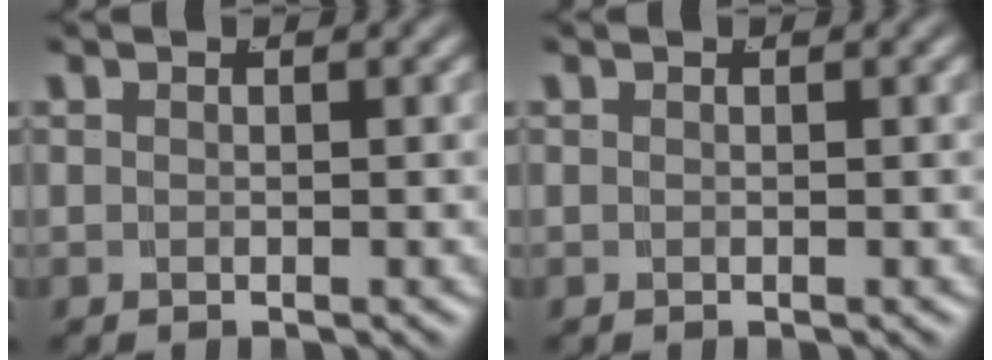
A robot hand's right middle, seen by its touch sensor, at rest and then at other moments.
{"total": 0.0}